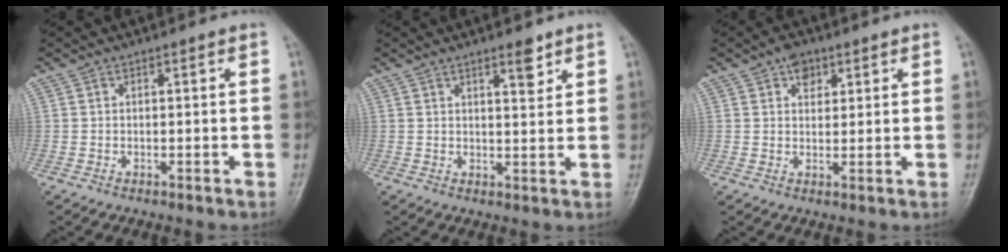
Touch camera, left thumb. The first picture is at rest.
{"total": 3.9, "force": [2.7, 1.2, 2.6], "torque": [-0.026, -0.018, 0.039]}
{"total": 3.9, "force": [2.2, 2.7, 1.9], "torque": [-0.009, -0.008, 0.032]}